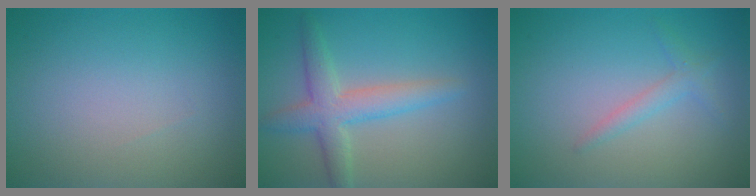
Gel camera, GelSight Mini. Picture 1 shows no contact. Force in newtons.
{"total": 3.9, "press": 3.9, "slide": 0.2}
{"total": 1.5, "press": 1.5, "slide": 0.1}